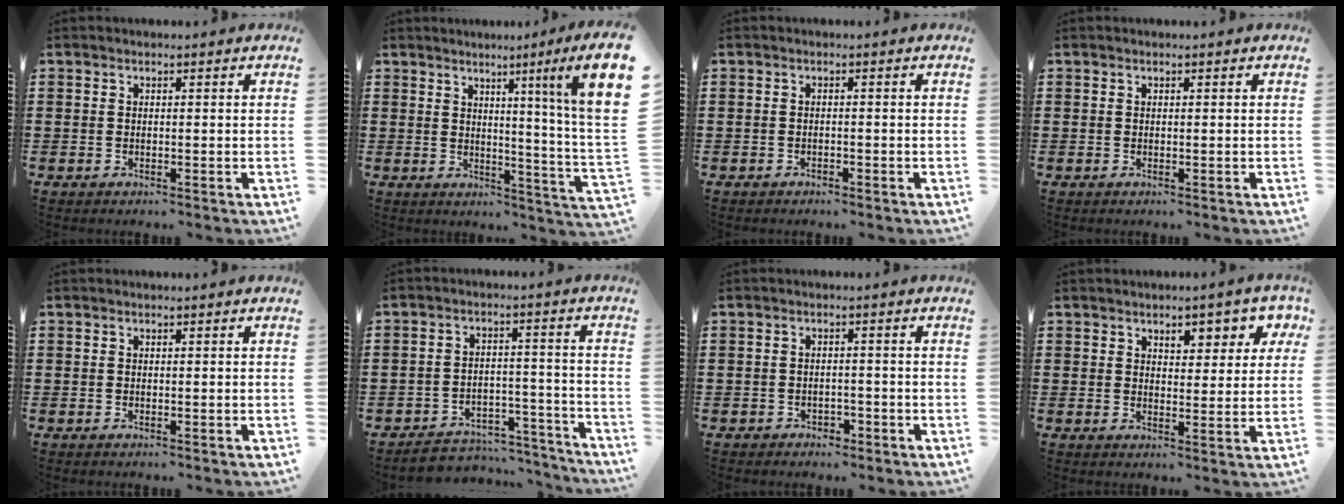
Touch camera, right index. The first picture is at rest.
{"total": 5.9, "force": [3.0, -0.6, 5.1], "torque": [-0.097, -0.028, 0.037]}
{"total": 0.8, "force": [-0.7, 0.2, 0.1], "torque": [-0.004, -0.001, -0.016]}
{"total": 0.0}
{"total": 0.0}
{"total": 4.7, "force": [-4.4, 1.4, 0.7], "torque": [-0.016, 0.012, -0.090]}
{"total": 1.5, "force": [-1.3, 0.8, 0.1], "torque": [-0.009, -0.001, -0.030]}
{"total": 4.3, "force": [2.6, 2.3, 2.4], "torque": [-0.035, -0.001, 0.039]}